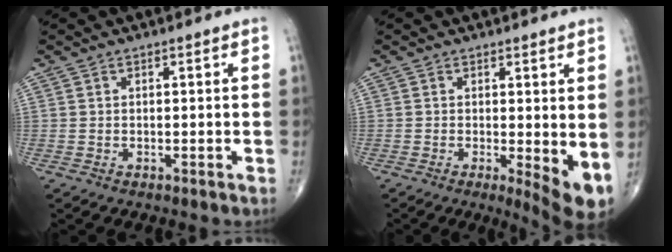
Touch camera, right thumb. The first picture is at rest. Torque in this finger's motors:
{"motor_torque": [0.11, 0.66, 0.42, 0.15, 0.21]}